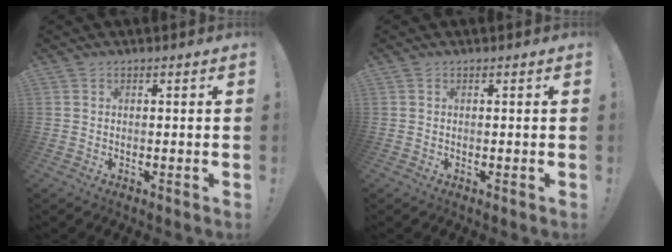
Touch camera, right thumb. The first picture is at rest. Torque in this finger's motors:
{"motor_torque": [-0.04, -0.13, 0.12, -0.05, 0.00]}